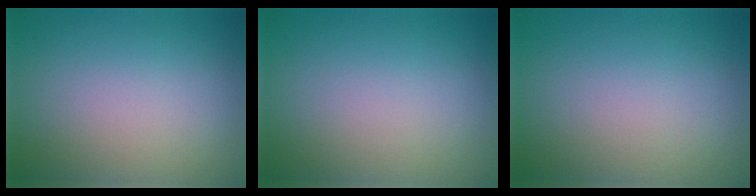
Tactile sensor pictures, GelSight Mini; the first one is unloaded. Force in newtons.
{"total": 0.0}
{"total": 0.0}